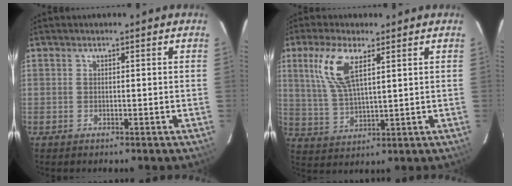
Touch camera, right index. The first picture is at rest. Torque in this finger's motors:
{"motor_torque": [0.30, 0.22, 0.23, 0.14]}